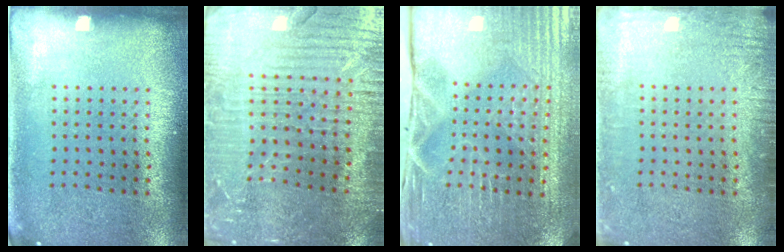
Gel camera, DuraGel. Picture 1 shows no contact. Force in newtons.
{"total": 3.7, "press": 3.6, "slide": 0.8}
{"total": 3.9, "press": 3.9, "slide": 0.4}
{"total": 2.3, "press": 2.2, "slide": 0.3}